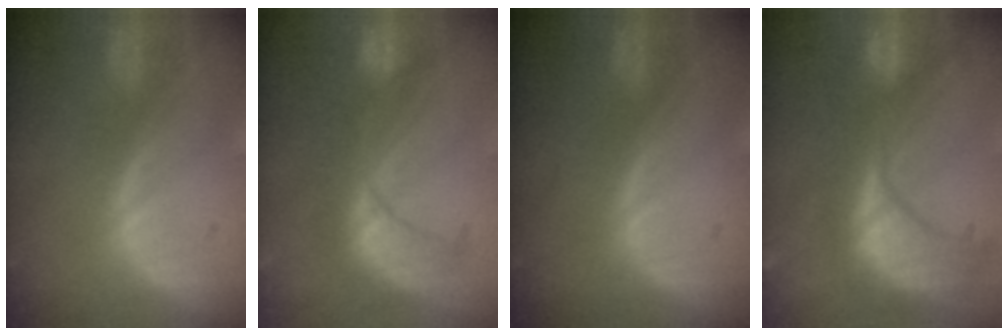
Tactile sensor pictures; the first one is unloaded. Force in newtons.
{"total": 8.1, "press": 8.0, "slide": 0.7}
{"total": 0.0}
{"total": 11.9, "press": 10.8, "slide": 4.8}